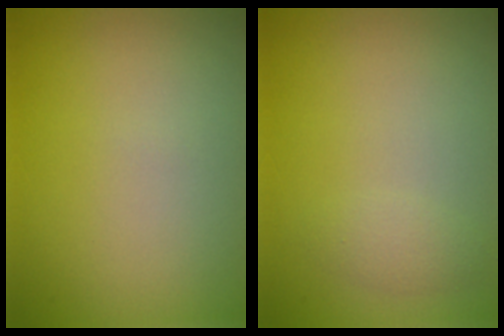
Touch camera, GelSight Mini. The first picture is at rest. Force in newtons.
{"total": 1.1, "press": 1.1, "slide": 0.1}